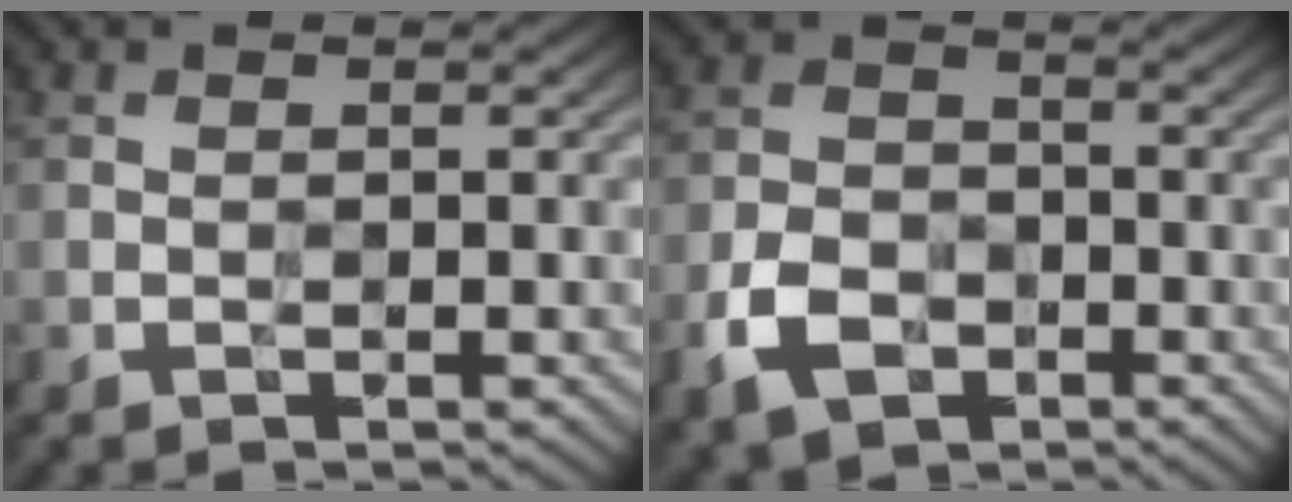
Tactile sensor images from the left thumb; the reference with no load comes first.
{"total": 6.3, "force": [-3.2, 4.1, 3.5], "torque": [-0.079, -0.004, -0.070]}